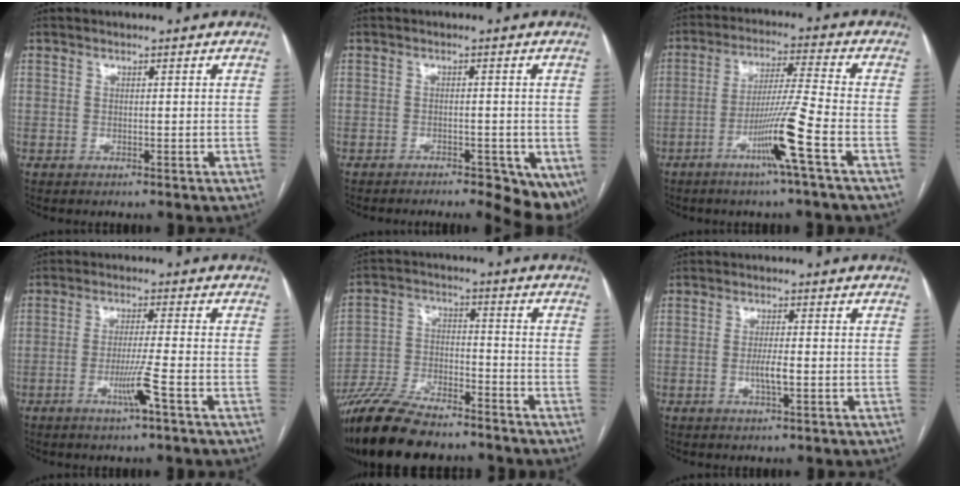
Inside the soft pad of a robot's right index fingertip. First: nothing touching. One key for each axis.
{"total": 10.8, "fx": -7.2, "fy": 5.1, "fz": 6.3, "tx": -0.083, "ty": -0.015, "tz": -0.088}
{"total": 9.3, "fx": -4.3, "fy": -1.9, "fz": 8.0, "tx": -0.150, "ty": -0.007, "tz": -0.084}
{"total": 5.0, "fx": -2.3, "fy": -0.9, "fz": 4.4, "tx": -0.081, "ty": -0.011, "tz": -0.043}
{"total": 13.2, "fx": -11.3, "fy": 3.8, "fz": 5.6, "tx": -0.108, "ty": -0.009, "tz": -0.200}
{"total": 2.7, "fx": -0.7, "fy": 0.2, "fz": 2.7, "tx": -0.054, "ty": -0.003, "tz": -0.011}